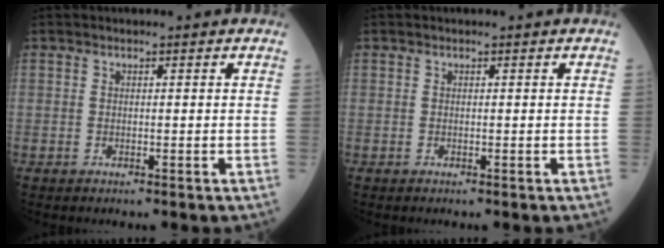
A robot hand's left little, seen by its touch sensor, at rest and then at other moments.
{"total": 0.0}